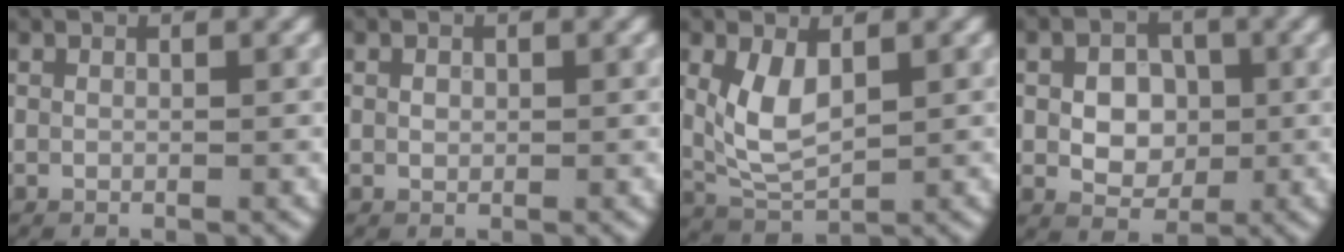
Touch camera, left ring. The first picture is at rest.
{"total": 0.6, "force": [0.1, 0.5, 0.3], "torque": [-0.005, -0.001, 0.001]}
{"total": 4.3, "force": [1.0, 2.2, 3.5], "torque": [-0.084, -0.004, 0.025]}
{"total": 4.2, "force": [-0.1, 3.2, 2.8], "torque": [-0.040, -0.001, -0.005]}